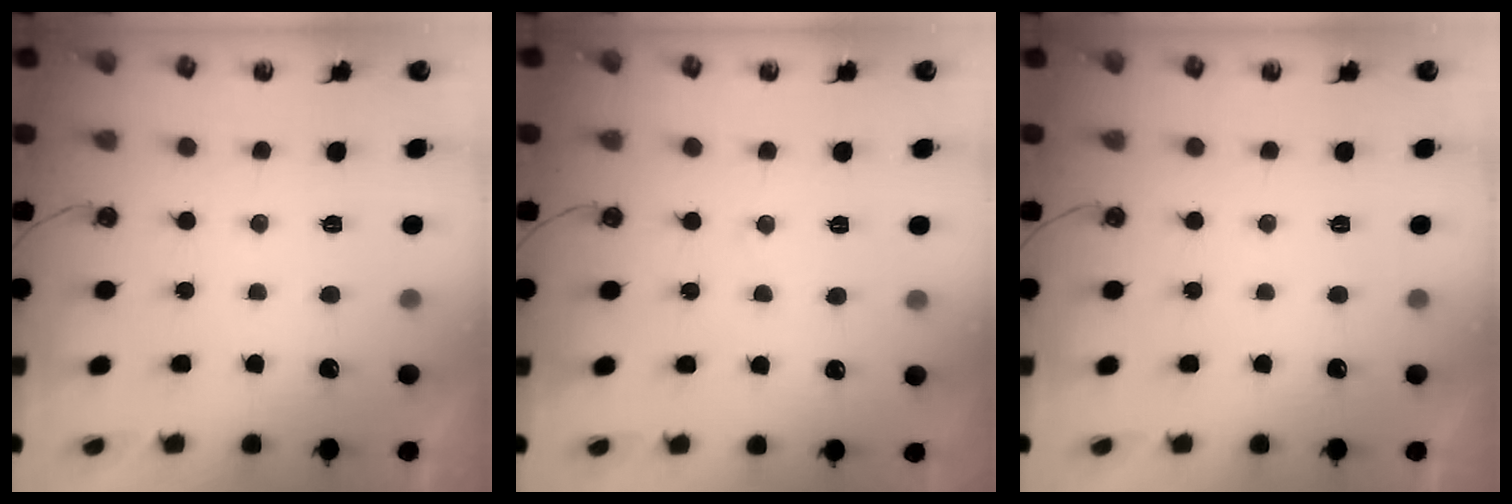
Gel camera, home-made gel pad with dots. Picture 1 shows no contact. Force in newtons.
{"total": 4.9, "press": 4.8, "slide": 0.7}
{"total": 0.0}